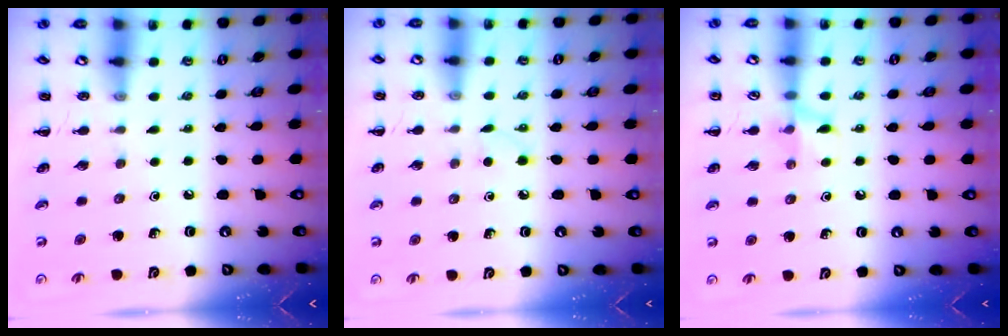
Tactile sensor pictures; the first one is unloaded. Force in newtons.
{"total": 2.2, "press": 2.0, "slide": 0.8}
{"total": 7.4, "press": 7.2, "slide": 1.8}